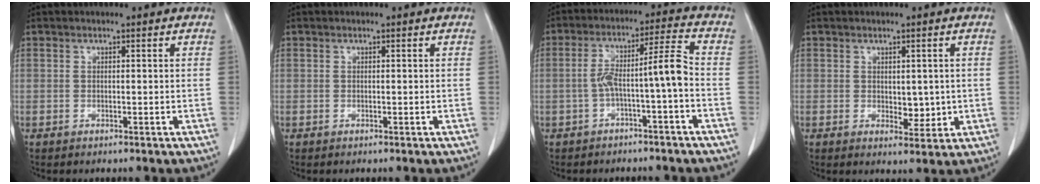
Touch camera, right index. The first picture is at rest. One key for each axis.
{"total": 0.0}
{"total": 7.3, "fx": -2.2, "fy": -0.2, "fz": 7.0, "tx": -0.123, "ty": 0.034, "tz": -0.031}
{"total": 3.2, "fx": 0.0, "fy": 1.9, "fz": 2.6, "tx": -0.029, "ty": -0.006, "tz": 0.009}